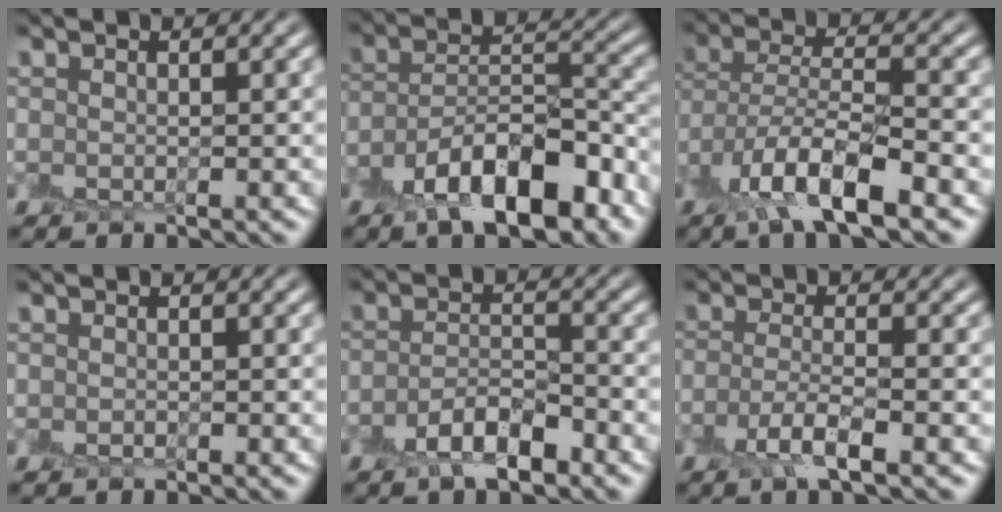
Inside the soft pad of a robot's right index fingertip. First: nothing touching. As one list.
[{"total": 9.5, "force": [-5.8, 4.0, 6.4], "torque": [-0.097, 0.005, -0.102]}, {"total": 7.9, "force": [-4.9, 2.4, 5.7], "torque": [-0.104, -0.001, -0.103]}, {"total": 0.0}, {"total": 4.1, "force": [-2.9, 1.5, 2.5], "torque": [-0.039, 0.006, -0.056]}, {"total": 3.0, "force": [-2.0, 0.5, 2.2], "torque": [-0.046, -0.001, -0.044]}]